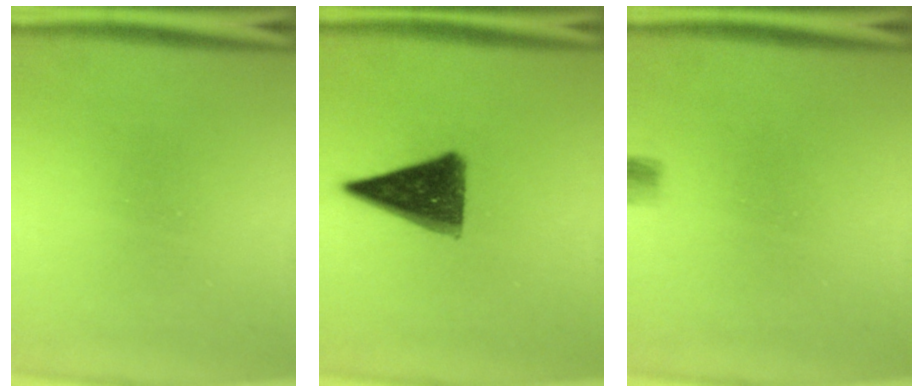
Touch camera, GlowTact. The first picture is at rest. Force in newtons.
{"total": 11.5}
{"total": 1.6}